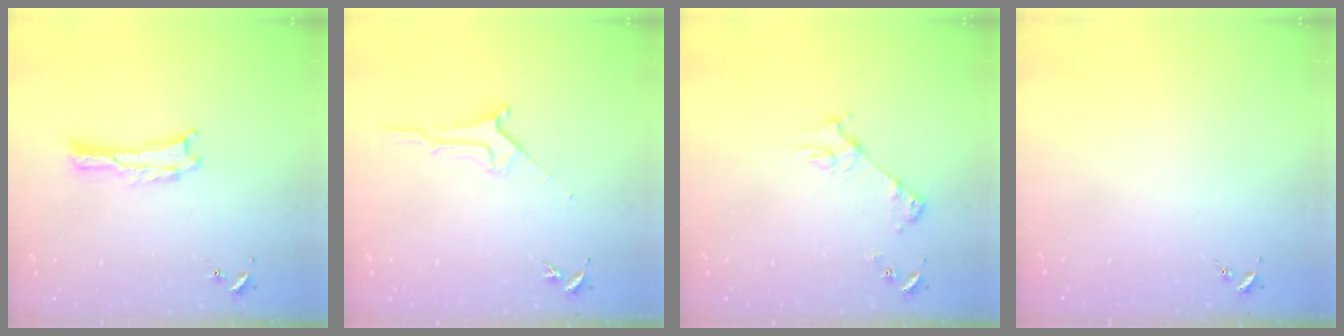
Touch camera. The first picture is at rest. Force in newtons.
{"total": 1.8, "press": 1.7, "slide": 0.2}
{"total": 3.8, "press": 3.7, "slide": 0.4}
{"total": 0.0}